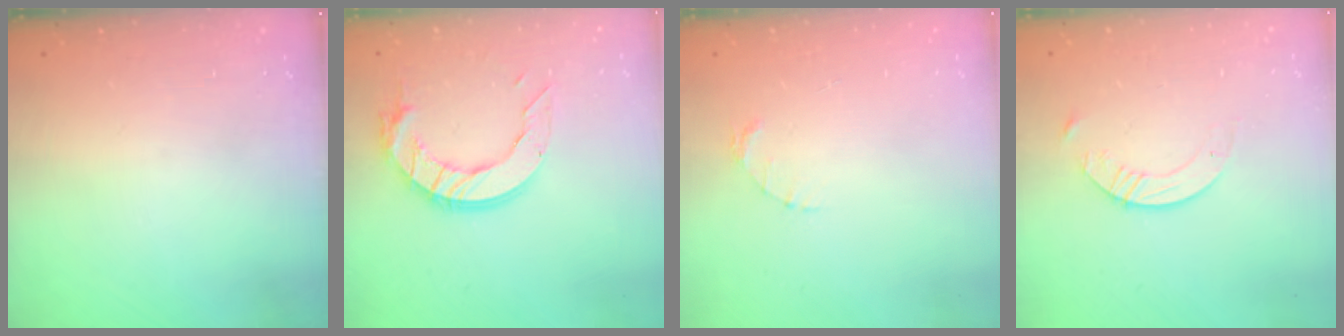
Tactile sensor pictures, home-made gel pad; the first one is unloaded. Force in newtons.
{"total": 13.0, "press": 12.9, "slide": 1.2}
{"total": 1.6, "press": 1.5, "slide": 0.3}
{"total": 5.6, "press": 5.6, "slide": 0.7}